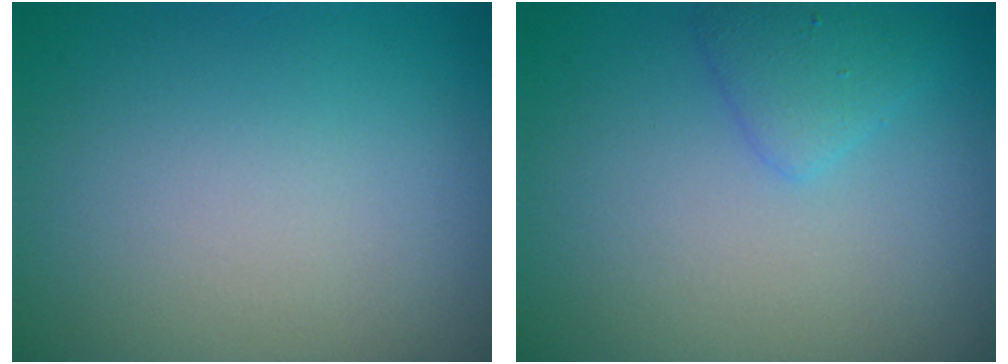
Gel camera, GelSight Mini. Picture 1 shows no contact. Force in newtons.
{"total": 1.8, "press": 1.8, "slide": 0.1}